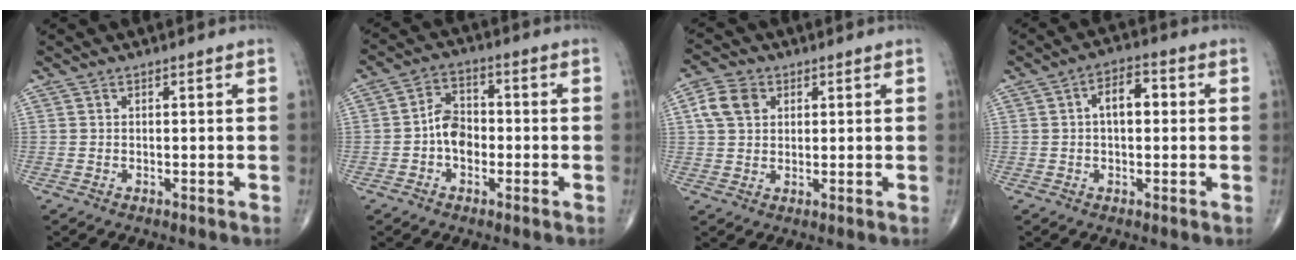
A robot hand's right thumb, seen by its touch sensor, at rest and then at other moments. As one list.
[{"total": 6.2, "force": [-1.4, 4.4, 4.1], "torque": [-0.054, 0.024, -0.036]}, {"total": 6.3, "force": [1.9, 4.7, 3.6], "torque": [-0.060, 0.006, 0.034]}, {"total": 5.9, "force": [0.6, 3.3, 4.9], "torque": [-0.068, 0.019, 0.002]}]